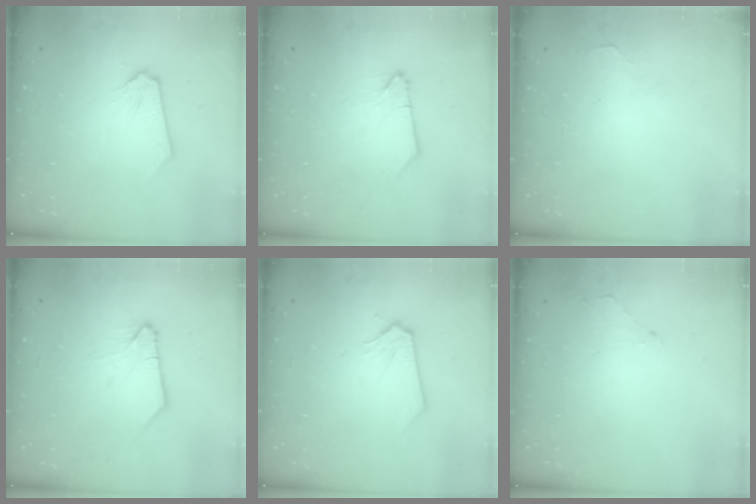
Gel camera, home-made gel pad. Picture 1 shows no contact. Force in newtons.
{"total": 0.0}
{"total": 1.9, "press": 1.9, "slide": 0.3}
{"total": 1.6, "press": 1.6, "slide": 0.1}
{"total": 0.0}
{"total": 2.2, "press": 2.1, "slide": 0.4}